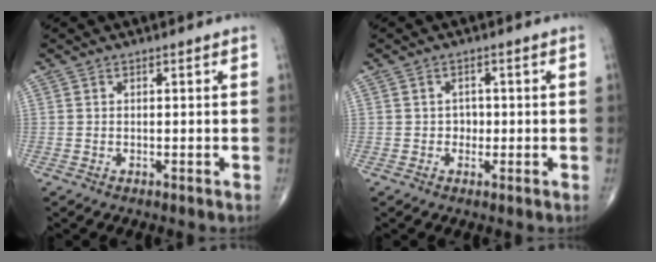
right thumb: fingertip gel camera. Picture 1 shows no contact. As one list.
[{"total": 1.7, "force": [-0.3, 1.5, 0.7], "torque": [0.003, 0.006, -0.010]}]